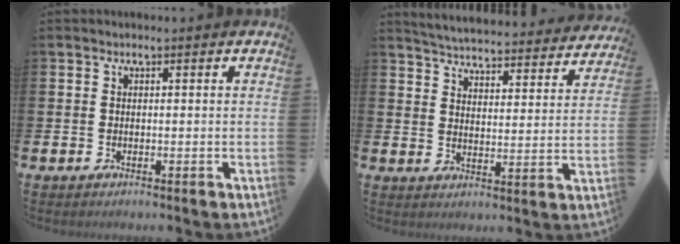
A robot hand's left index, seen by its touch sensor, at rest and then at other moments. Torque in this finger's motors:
{"motor_torque": [0.73, -1.40, 0.43, 0.13]}